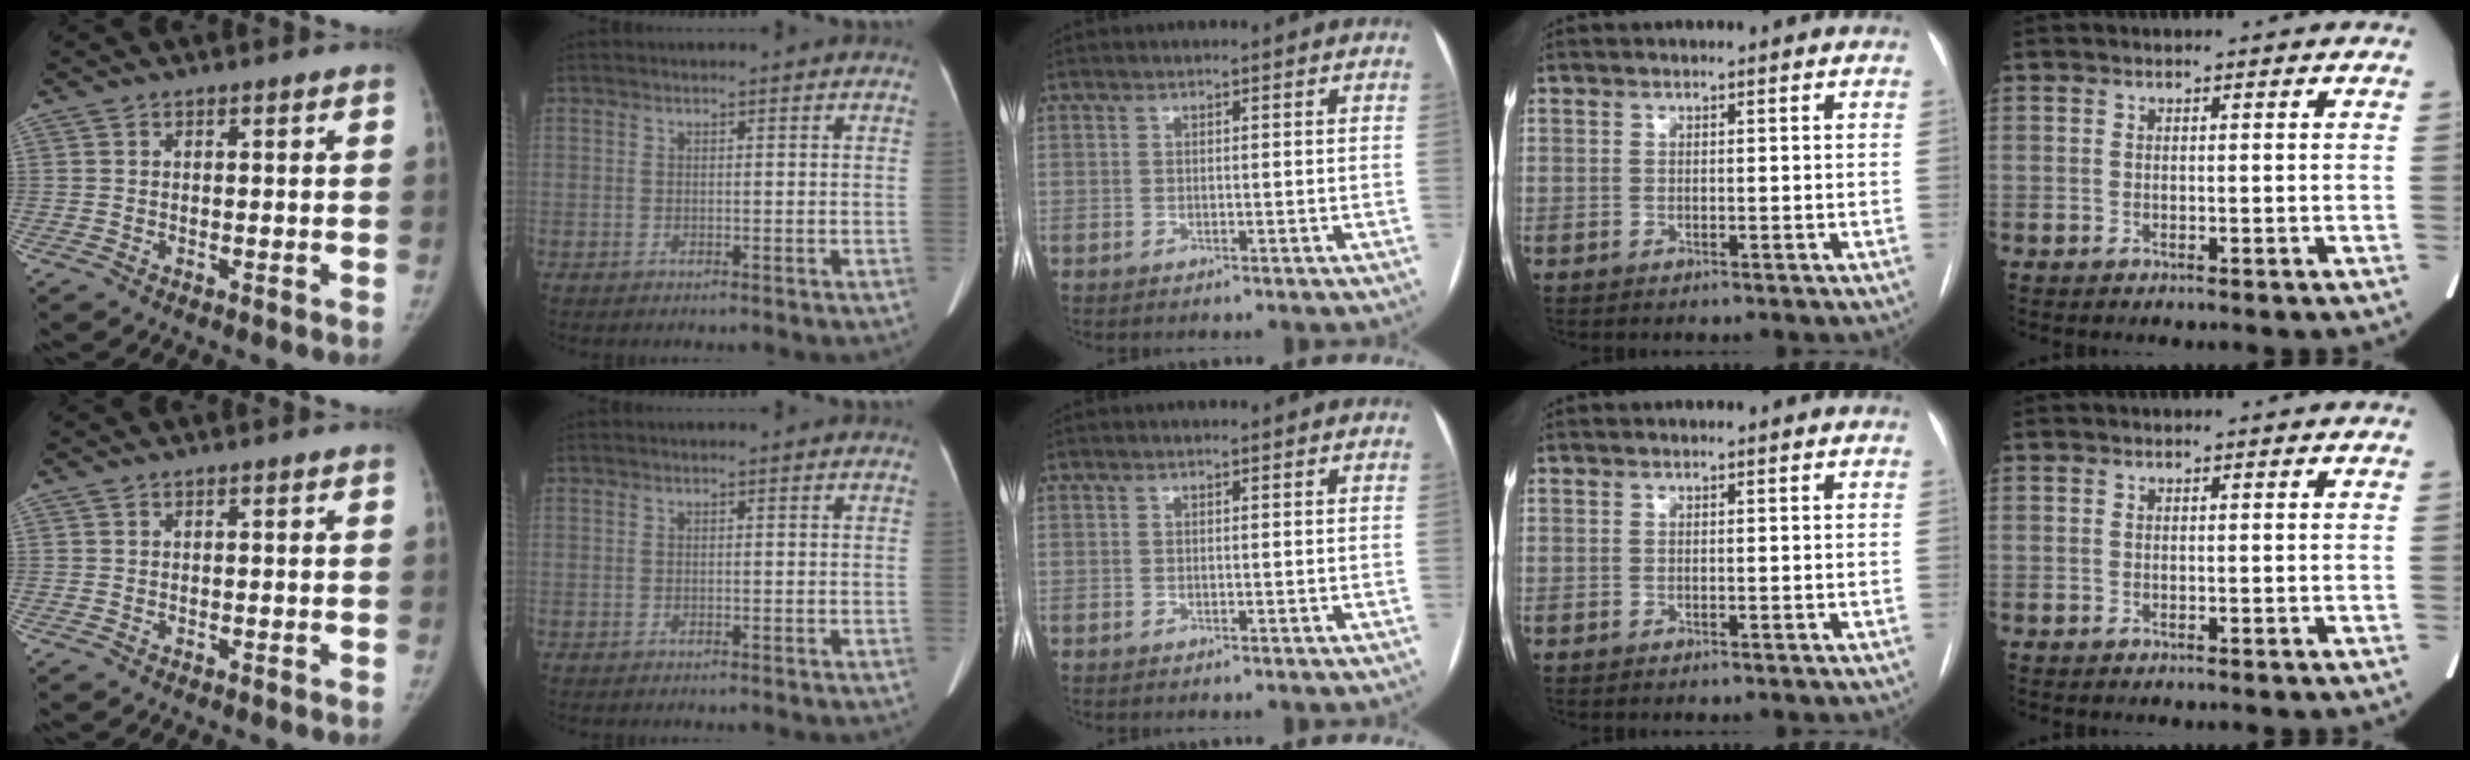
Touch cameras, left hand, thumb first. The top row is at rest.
{}